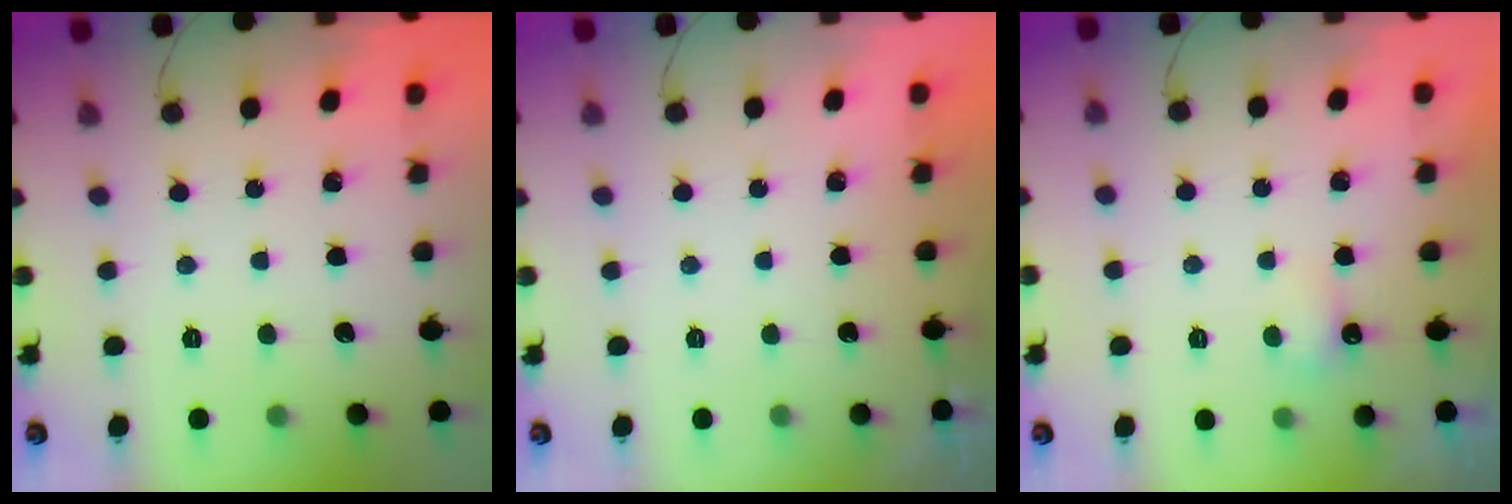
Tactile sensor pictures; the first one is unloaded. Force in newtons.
{"total": 1.8, "press": 0.1, "slide": 1.8}
{"total": 3.2, "press": 3.1, "slide": 0.8}